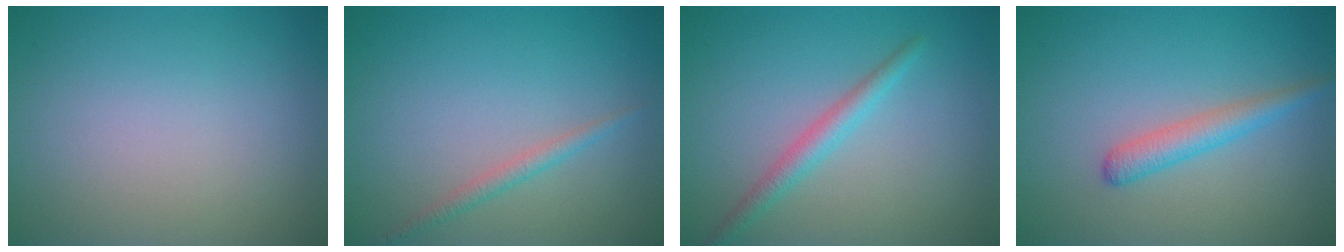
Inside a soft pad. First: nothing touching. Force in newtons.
{"total": 1.4, "press": 1.4, "slide": 0.0}
{"total": 2.2, "press": 2.2, "slide": 0.1}
{"total": 2.4, "press": 2.3, "slide": 0.1}